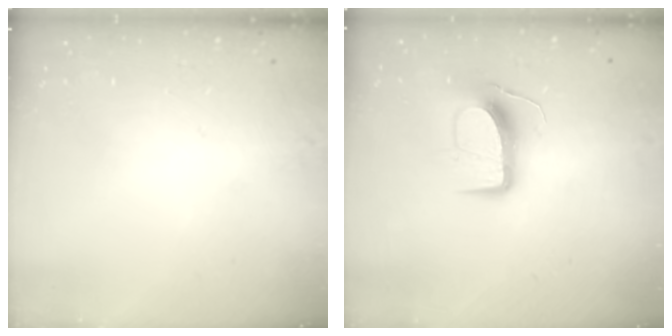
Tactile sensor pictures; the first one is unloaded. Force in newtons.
{"total": 11.6, "press": 11.6, "slide": 0.1}